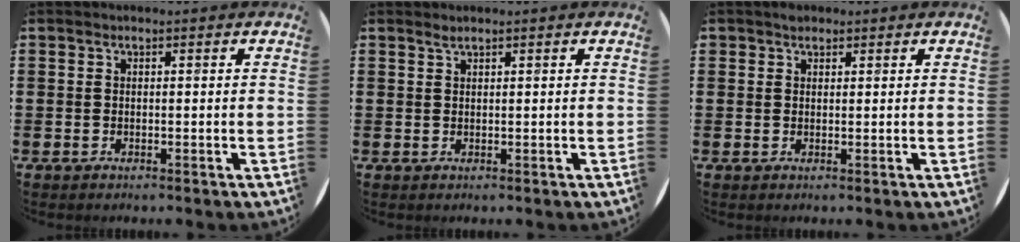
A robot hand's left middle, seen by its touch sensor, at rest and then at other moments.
{"total": 0.7, "force": [0.6, -0.1, 0.3], "torque": [-0.006, -0.001, 0.012]}
{"total": 1.1, "force": [0.9, 0.6, 0.1], "torque": [0.004, -0.001, 0.016]}